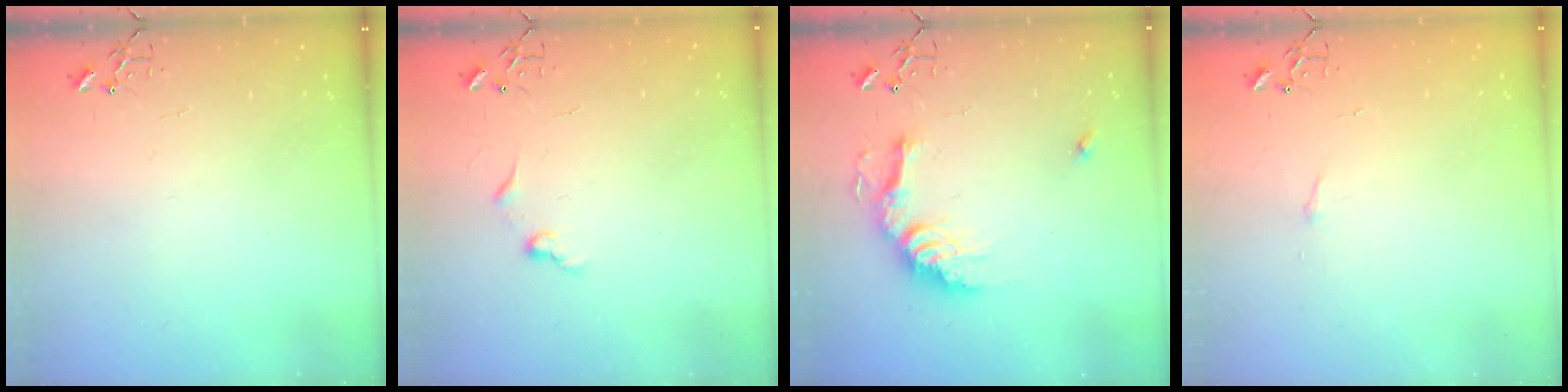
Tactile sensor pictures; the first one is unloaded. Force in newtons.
{"total": 6.3, "press": 6.3, "slide": 0.5}
{"total": 17.3, "press": 17.2, "slide": 1.5}
{"total": 2.9, "press": 2.9, "slide": 0.5}